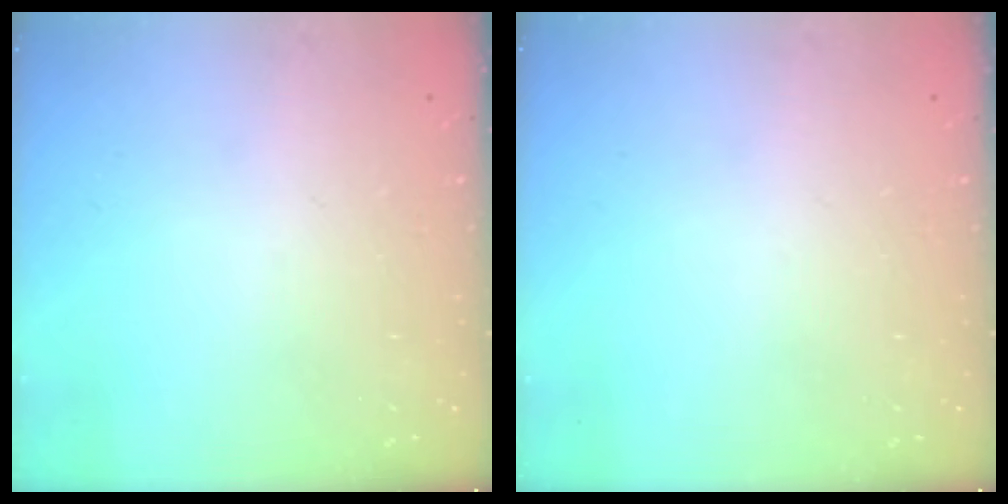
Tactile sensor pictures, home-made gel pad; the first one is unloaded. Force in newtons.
{"total": 0.0}